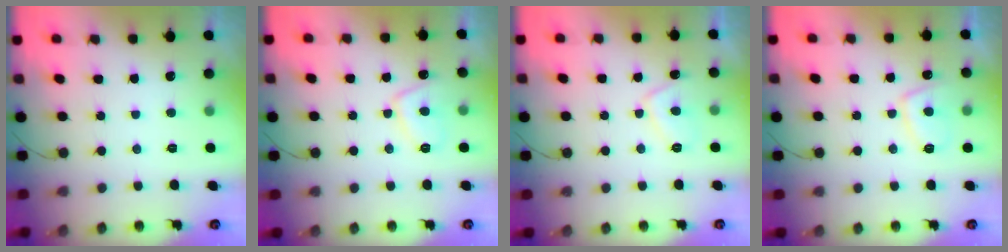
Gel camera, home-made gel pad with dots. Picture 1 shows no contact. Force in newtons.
{"total": 7.2, "press": 7.1, "slide": 1.1}
{"total": 4.9, "press": 4.7, "slide": 1.1}
{"total": 7.4, "press": 7.2, "slide": 1.3}